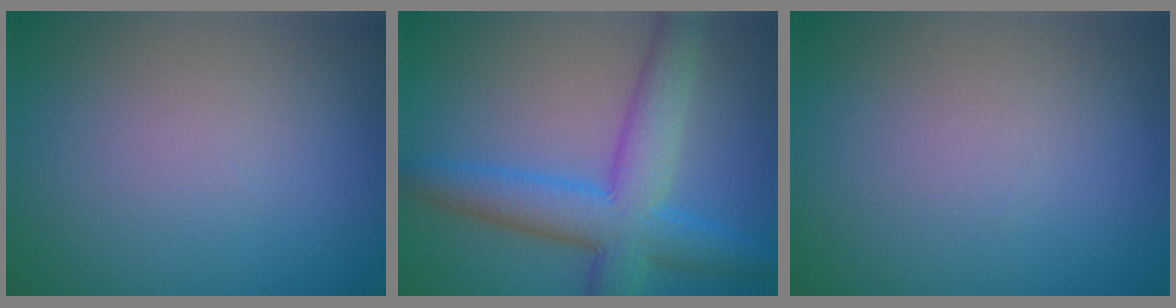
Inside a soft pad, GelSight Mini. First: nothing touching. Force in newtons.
{"total": 7.7, "press": 7.7, "slide": 0.2}
{"total": 0.0}